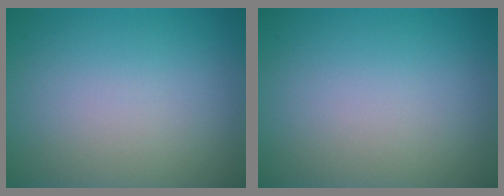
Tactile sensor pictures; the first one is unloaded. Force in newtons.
{"total": 0.0}